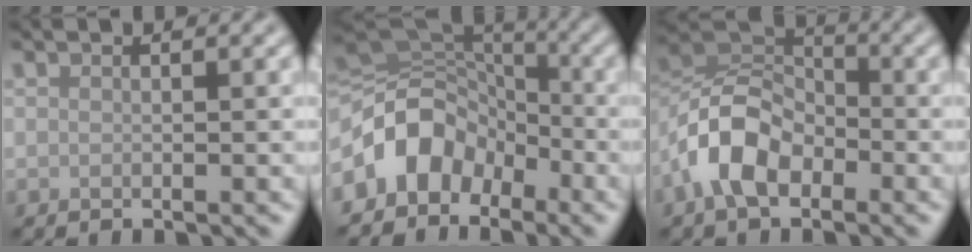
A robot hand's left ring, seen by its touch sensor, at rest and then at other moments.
{"total": 7.2, "force": [-3.5, 5.3, 3.4], "torque": [-0.051, 0.009, -0.077]}
{"total": 6.6, "force": [-3.1, 4.1, 4.1], "torque": [-0.079, 0.009, -0.073]}